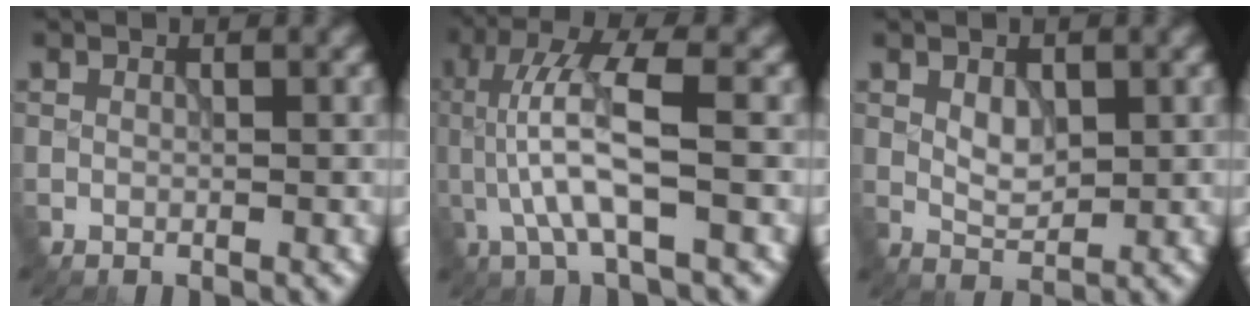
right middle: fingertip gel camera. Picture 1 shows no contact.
{"total": 6.5, "force": [-0.6, 1.7, 6.2], "torque": [-0.129, 0.015, -0.013]}
{"total": 2.1, "force": [0.6, 1.4, 1.5], "torque": [-0.027, -0.001, 0.012]}